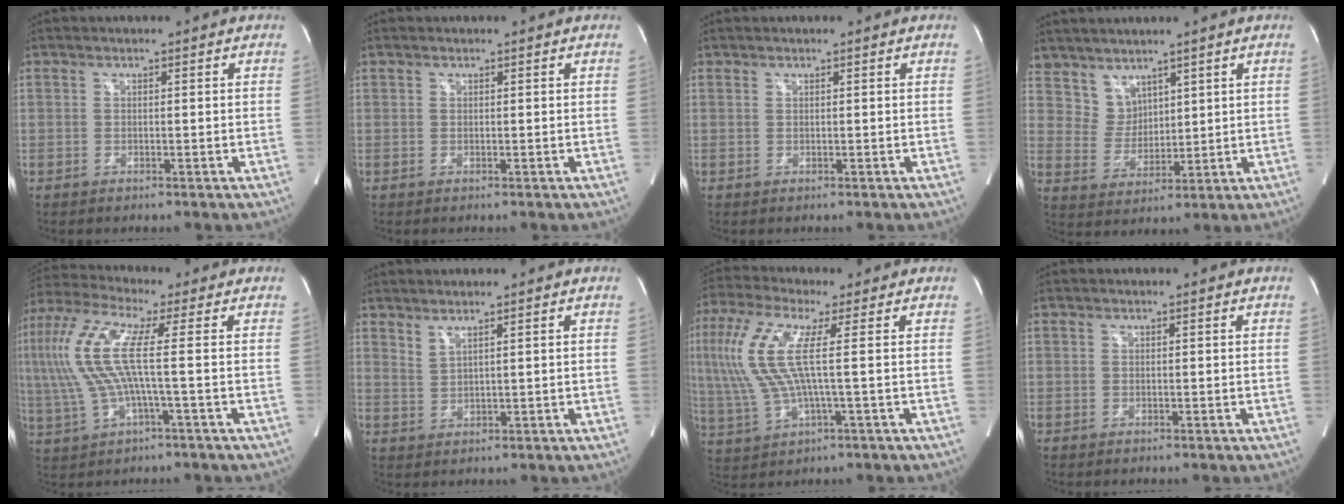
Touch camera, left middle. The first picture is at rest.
{"total": 0.9, "force": [0.1, -0.5, -0.7], "torque": [0.010, 0.005, 0.008]}
{"total": 0.0}
{"total": 5.1, "force": [4.0, 3.3, 0.1], "torque": [-0.004, 0.007, 0.094]}
{"total": 12.6, "force": [0.9, 1.5, 12.5], "torque": [-0.289, 0.025, 0.012]}
{"total": 1.7, "force": [1.5, -0.1, 0.9], "torque": [-0.022, -0.009, 0.036]}
{"total": 12.4, "force": [1.8, 2.0, 12.1], "torque": [-0.290, 0.016, 0.034]}
{"total": 0.0}